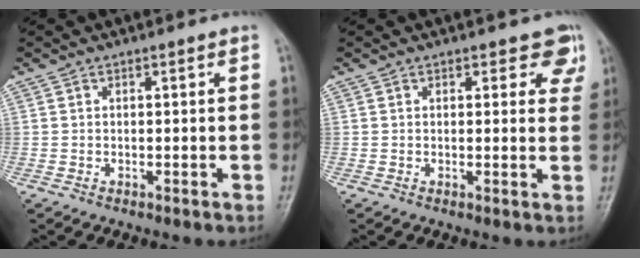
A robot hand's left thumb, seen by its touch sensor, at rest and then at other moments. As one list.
[{"total": 4.0, "force": [2.6, 2.3, 1.9], "torque": [0.017, -0.011, 0.020]}]